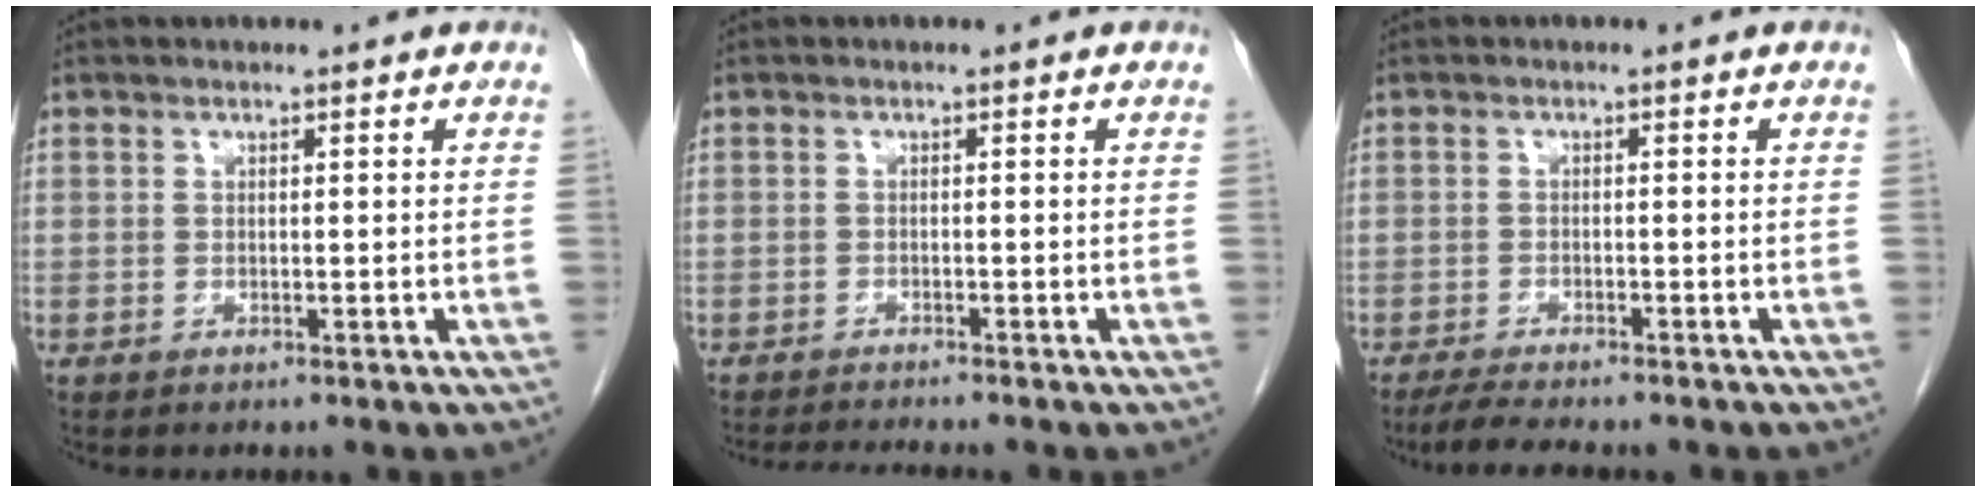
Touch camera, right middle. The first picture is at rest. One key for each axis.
{"total": 4.0, "fx": -3.7, "fy": -0.8, "fz": 1.3, "tx": -0.022, "ty": -0.018, "tz": -0.060}
{"total": 5.5, "fx": -4.7, "fy": 0.5, "fz": 2.8, "tx": -0.048, "ty": -0.014, "tz": -0.075}